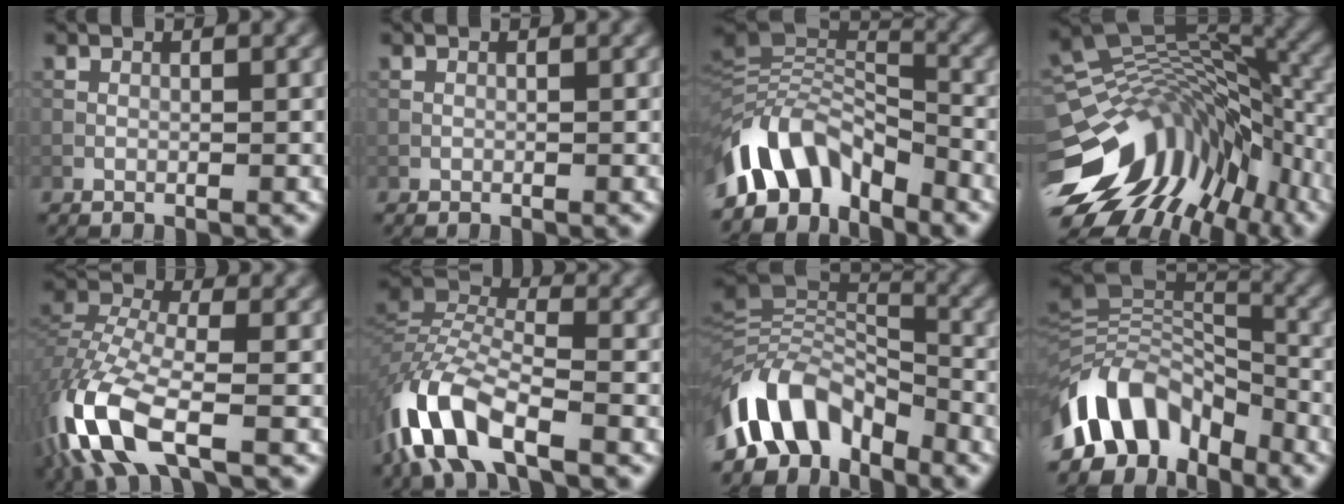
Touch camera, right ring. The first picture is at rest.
{"total": 0.0}
{"total": 9.2, "force": [-5.9, 4.4, 5.5], "torque": [-0.085, 0.010, -0.119]}
{"total": 14.0, "force": [-5.4, 8.6, 9.7], "torque": [-0.183, 0.007, -0.094]}
{"total": 9.8, "force": [-5.1, 3.9, 7.4], "torque": [-0.177, -0.008, -0.111]}
{"total": 9.2, "force": [-5.4, 3.8, 6.4], "torque": [-0.138, 0.004, -0.117]}
{"total": 9.3, "force": [-5.9, 4.7, 5.4], "torque": [-0.086, 0.009, -0.118]}
{"total": 9.7, "force": [-5.5, 5.7, 5.6], "torque": [-0.093, 0.012, -0.108]}